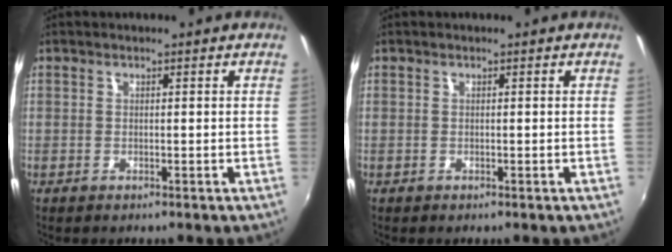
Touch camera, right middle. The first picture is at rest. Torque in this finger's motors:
{"motor_torque": [0.00, 0.00, 0.00, 0.00]}